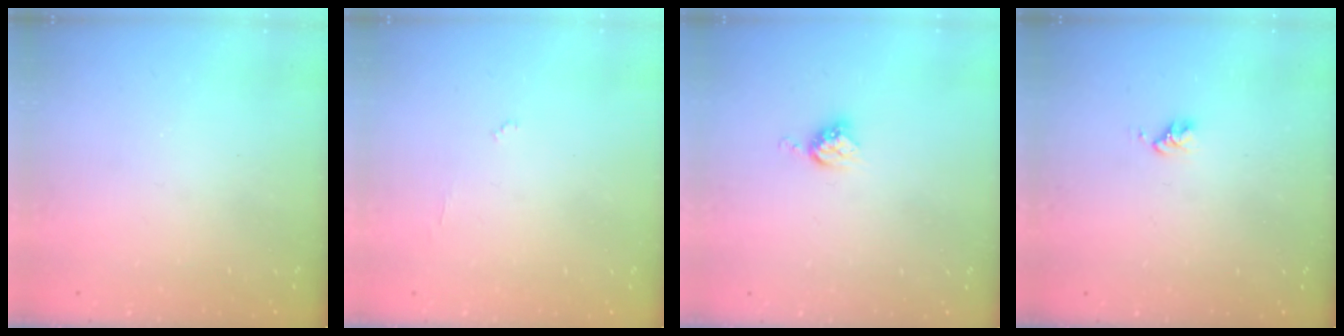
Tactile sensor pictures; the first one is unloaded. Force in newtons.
{"total": 3.9, "press": 3.9, "slide": 0.3}
{"total": 5.8, "press": 5.8, "slide": 0.3}
{"total": 2.8, "press": 2.8, "slide": 0.3}